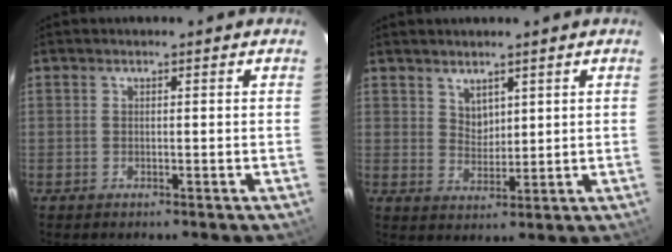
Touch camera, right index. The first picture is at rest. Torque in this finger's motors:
{"motor_torque": [-0.27, 0.08, 0.02, 0.00]}